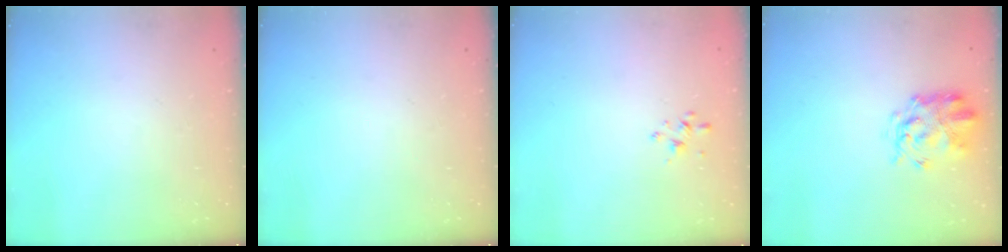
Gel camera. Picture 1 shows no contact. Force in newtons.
{"total": 0.0}
{"total": 2.1, "press": 2.0, "slide": 0.6}
{"total": 3.7, "press": 3.5, "slide": 1.4}